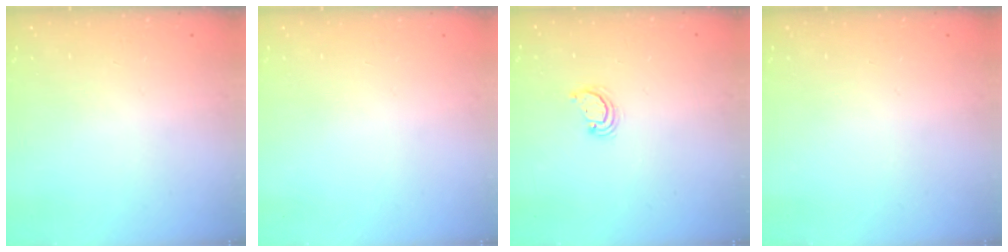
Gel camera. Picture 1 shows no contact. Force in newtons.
{"total": 0.0}
{"total": 2.6, "press": 2.6, "slide": 0.3}
{"total": 0.0}